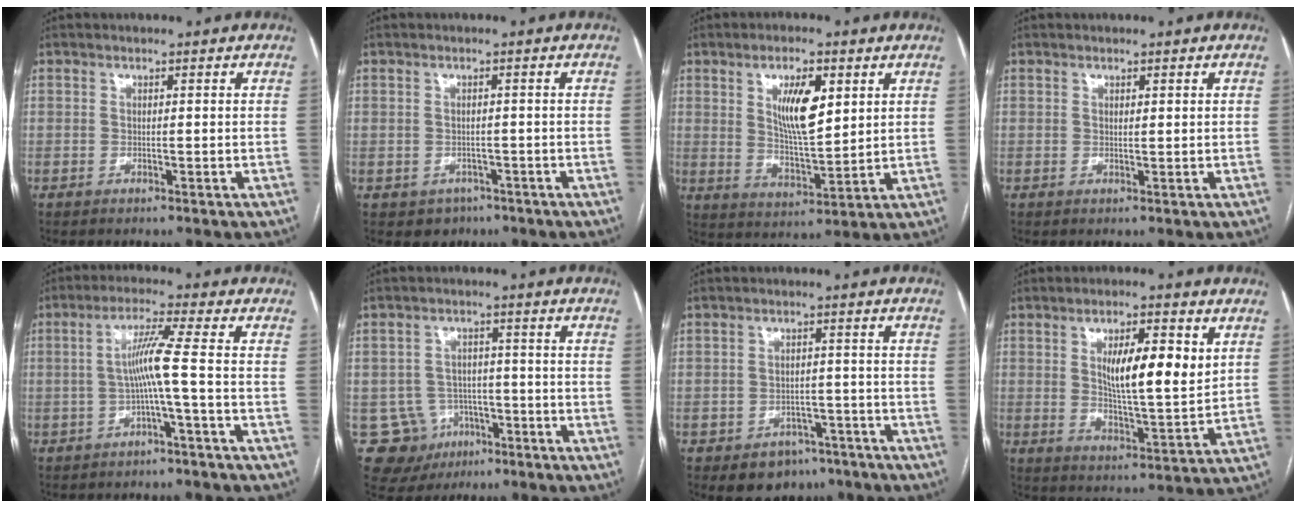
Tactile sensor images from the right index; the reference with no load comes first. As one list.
[{"total": 3.3, "force": [-1.5, 2.9, 0.4], "torque": [-0.002, 0.008, -0.014]}, {"total": 9.0, "force": [3.3, 2.8, 7.9], "torque": [-0.140, 0.000, 0.064]}, {"total": 0.5, "force": [0.3, 0.1, 0.4], "torque": [-0.006, -0.002, 0.005]}, {"total": 5.6, "force": [-1.1, -1.5, 5.3], "torque": [-0.101, 0.015, -0.016]}, {"total": 9.8, "force": [-3.8, 8.9, 1.2], "torque": [-0.031, 0.021, -0.043]}, {"total": 6.9, "force": [-4.6, 4.9, 1.6], "torque": [-0.006, 0.015, -0.059]}, {"total": 10.7, "force": [3.3, 2.4, 9.9], "torque": [-0.164, -0.002, 0.057]}]